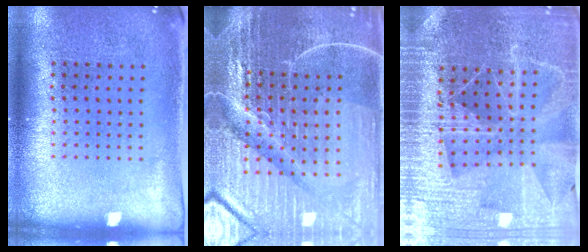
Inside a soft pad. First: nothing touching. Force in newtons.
{"total": 7.1, "press": 6.2, "slide": 3.5}
{"total": 4.8, "press": 4.3, "slide": 2.1}